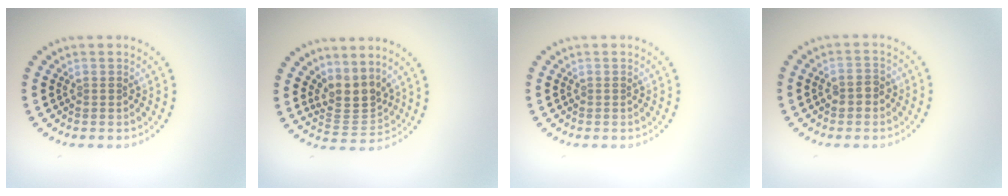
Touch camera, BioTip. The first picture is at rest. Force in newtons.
{"total": 3.2, "press": 2.4, "slide": 2.2}
{"total": 0.0}
{"total": 1.6, "press": 1.6, "slide": 0.2}